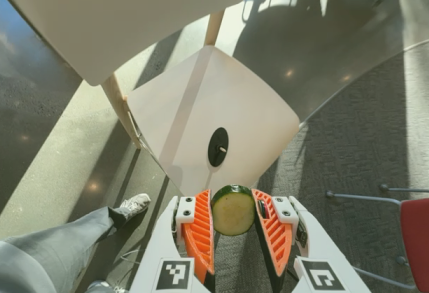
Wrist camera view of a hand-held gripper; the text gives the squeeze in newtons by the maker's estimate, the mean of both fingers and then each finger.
{"total": 10.7, "left": 10.7, "right": 10.6}